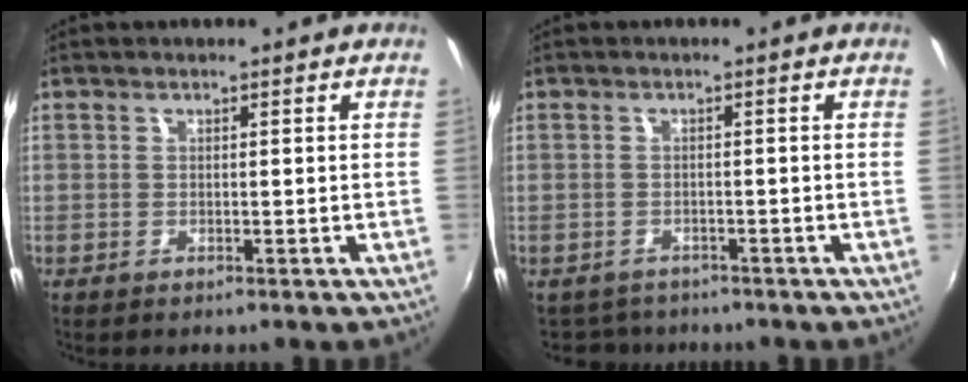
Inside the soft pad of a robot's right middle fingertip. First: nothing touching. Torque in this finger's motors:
{"motor_torque": [0.47, -0.28, -0.02, -0.01]}